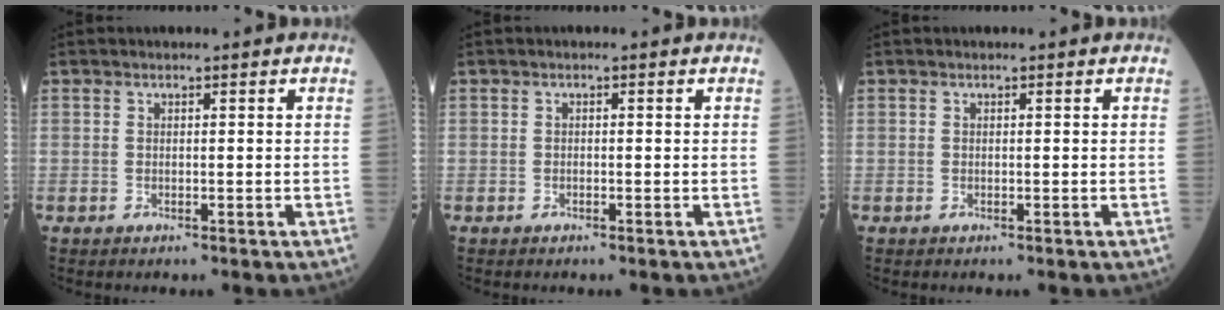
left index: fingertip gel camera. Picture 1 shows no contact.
{"total": 0.0}
{"total": 0.0}